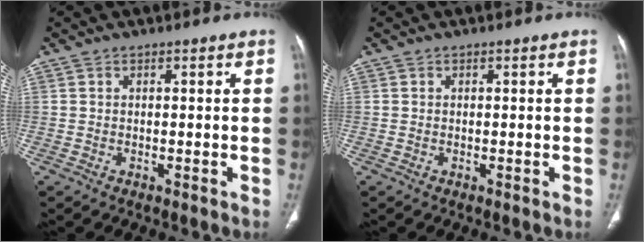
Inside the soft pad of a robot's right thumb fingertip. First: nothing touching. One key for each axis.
{"total": 0.0}